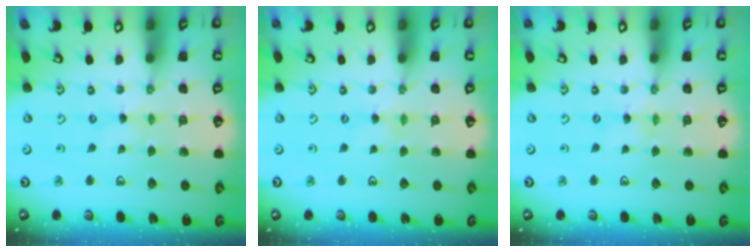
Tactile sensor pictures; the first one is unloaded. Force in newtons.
{"total": 0.7, "press": 0.6, "slide": 0.1}
{"total": 2.1, "press": 2.1, "slide": 0.3}